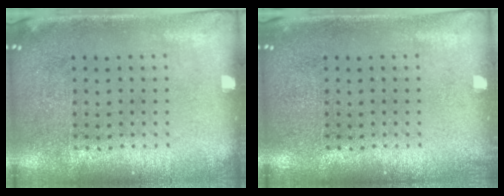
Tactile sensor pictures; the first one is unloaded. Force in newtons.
{"total": 0.5, "press": 0.5, "slide": 0.1}